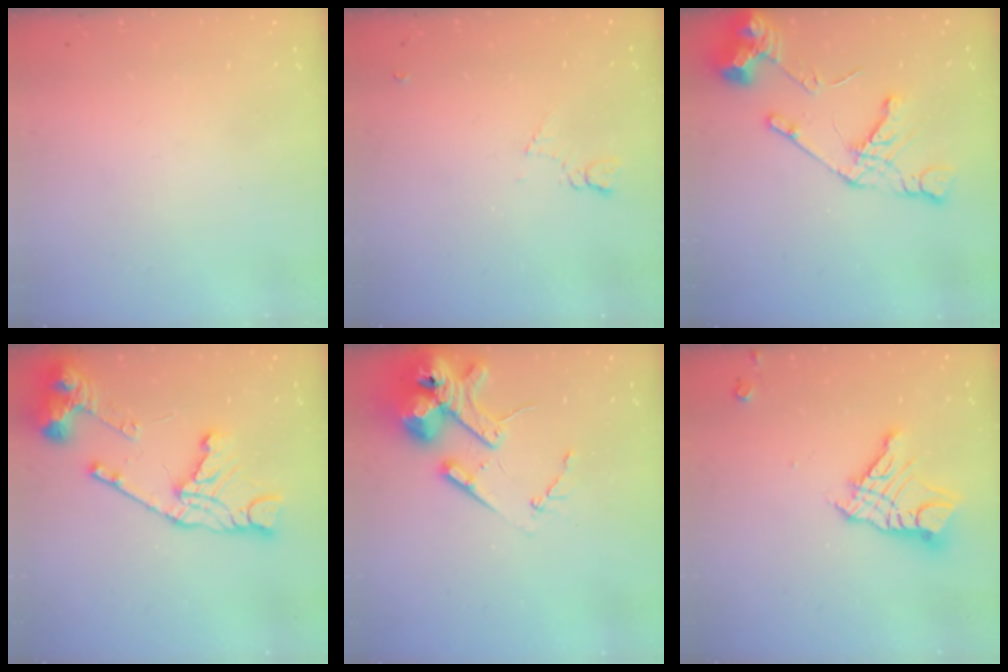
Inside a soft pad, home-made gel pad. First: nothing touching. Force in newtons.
{"total": 5.2, "press": 5.1, "slide": 0.8}
{"total": 13.9, "press": 13.8, "slide": 1.6}
{"total": 17.9, "press": 17.8, "slide": 2.1}
{"total": 14.7, "press": 14.5, "slide": 2.0}
{"total": 11.7, "press": 11.6, "slide": 1.2}